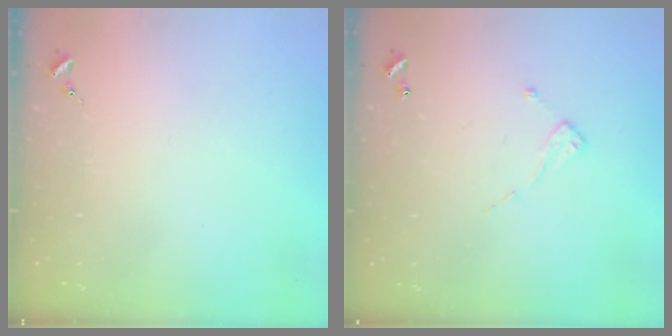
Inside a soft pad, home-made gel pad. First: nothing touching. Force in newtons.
{"total": 5.0, "press": 5.0, "slide": 0.4}